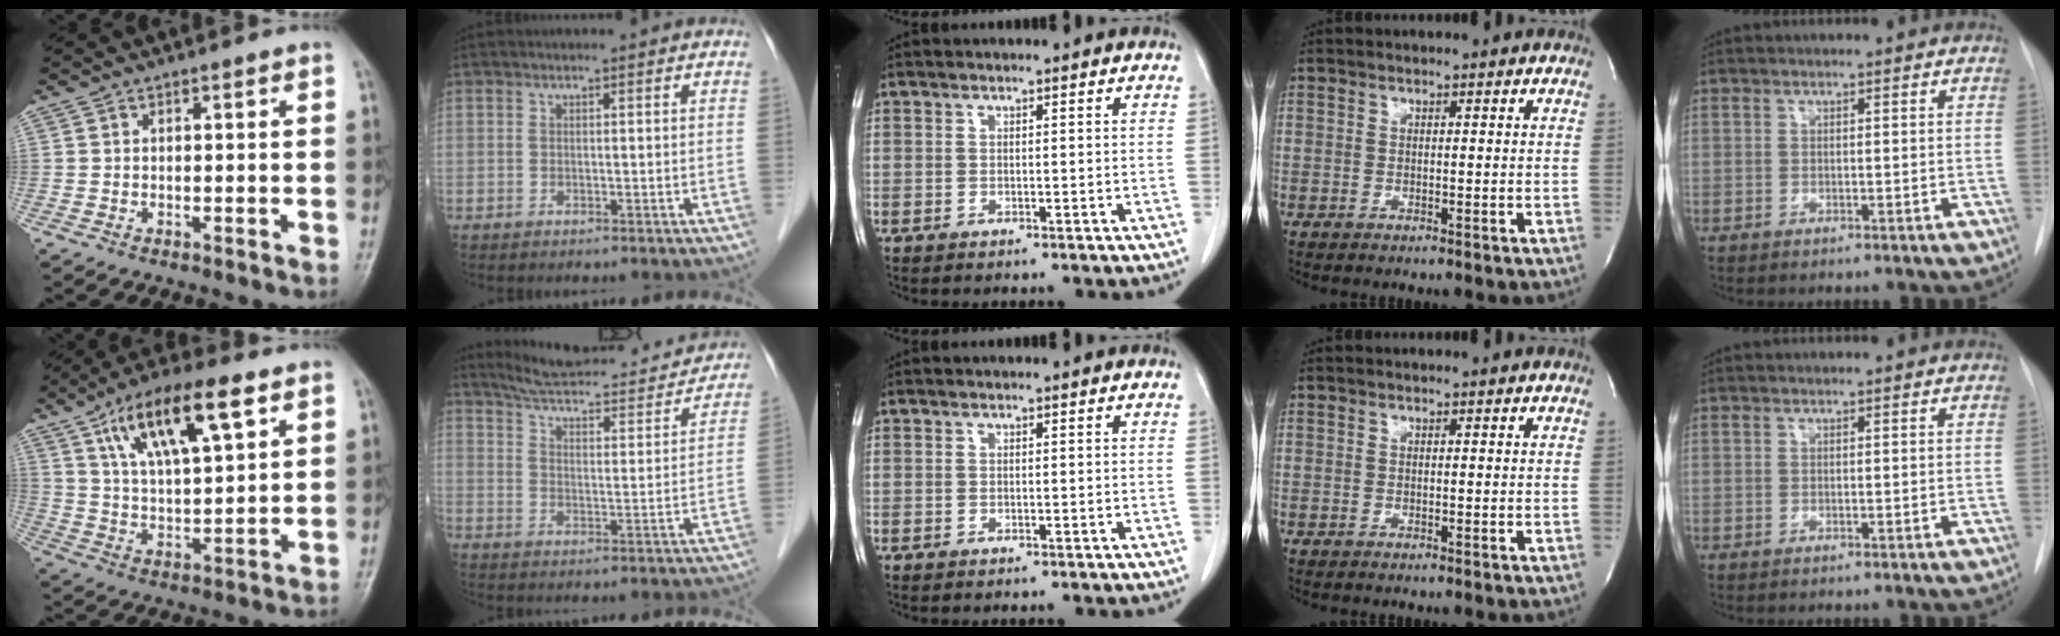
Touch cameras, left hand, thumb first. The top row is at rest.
{"thumb": {"total": 16.7, "force": [8.3, 5.8, 13.3], "torque": [-0.212, -0.016, 0.149]}, "index": {"total": 18.6, "force": [17.6, 2.8, 5.4], "torque": [-0.075, -0.019, 0.234]}}